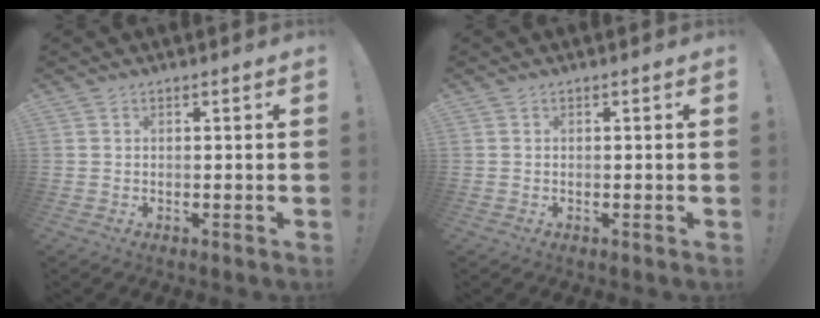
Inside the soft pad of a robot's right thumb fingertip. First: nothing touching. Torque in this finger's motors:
{"motor_torque": [0.15, -0.06, -0.03, 0.03, 0.05]}